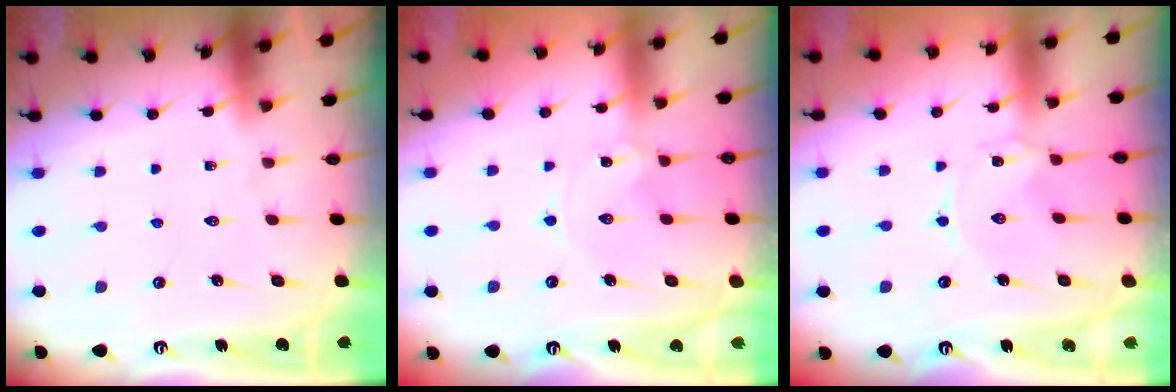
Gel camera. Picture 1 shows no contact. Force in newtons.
{"total": 0.8, "press": 0.8, "slide": 0.2}
{"total": 0.0}